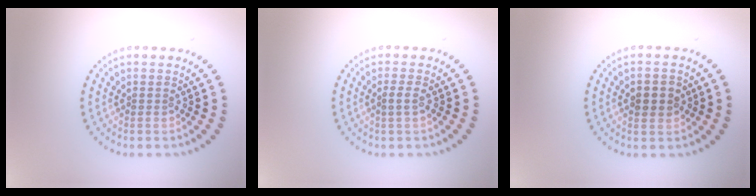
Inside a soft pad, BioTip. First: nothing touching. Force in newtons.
{"total": 1.0, "press": 0.9, "slide": 0.5}
{"total": 2.4, "press": 2.4, "slide": 0.1}